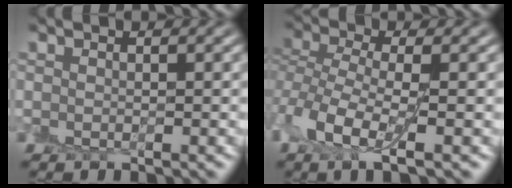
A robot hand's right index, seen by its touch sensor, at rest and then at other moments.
{"total": 4.4, "force": [-1.4, 2.0, 3.7], "torque": [-0.081, 0.003, -0.039]}